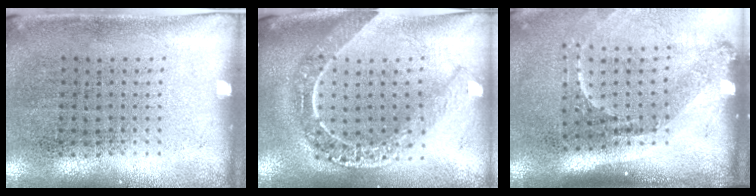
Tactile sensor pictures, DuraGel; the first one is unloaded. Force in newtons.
{"total": 2.2, "press": 1.8, "slide": 1.1}
{"total": 2.2, "press": 1.5, "slide": 1.6}